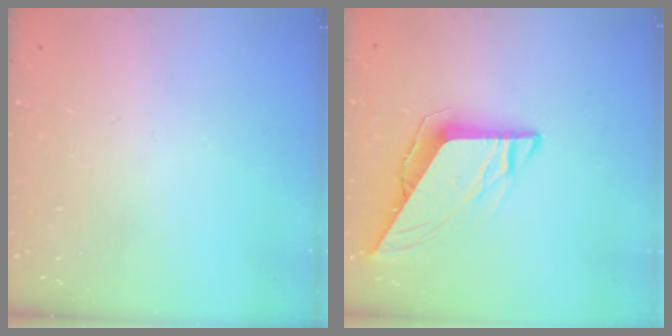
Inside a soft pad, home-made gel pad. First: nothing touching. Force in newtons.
{"total": 9.8, "press": 9.7, "slide": 1.1}